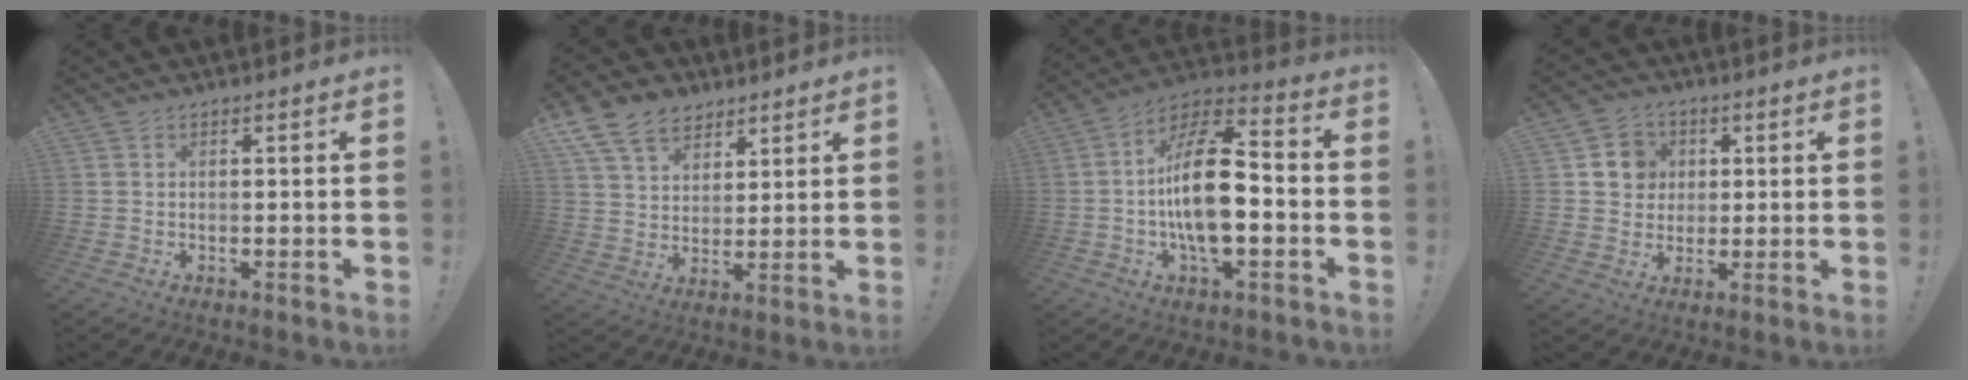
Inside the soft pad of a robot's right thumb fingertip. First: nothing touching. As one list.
[{"total": 12.8, "force": [7.7, 9.0, 4.8], "torque": [-0.091, -0.040, 0.155]}, {"total": 19.2, "force": [-2.5, 9.0, 16.8], "torque": [-0.295, 0.016, -0.044]}, {"total": 8.4, "force": [2.1, 7.9, 1.8], "torque": [-0.019, -0.009, 0.044]}]